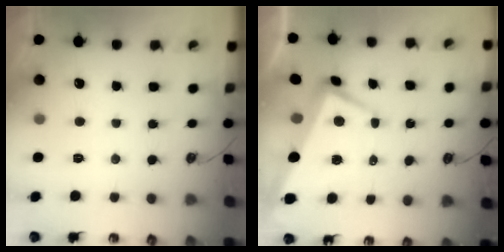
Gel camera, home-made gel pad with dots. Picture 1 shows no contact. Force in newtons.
{"total": 2.0, "press": 1.6, "slide": 1.2}